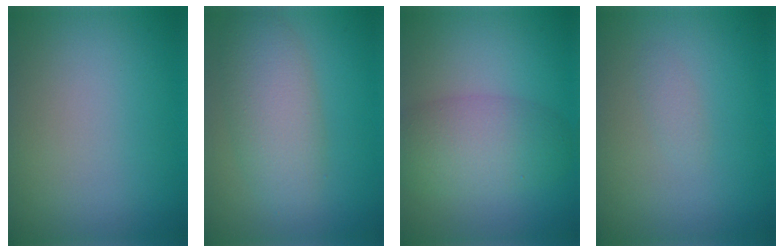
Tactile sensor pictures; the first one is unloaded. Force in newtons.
{"total": 5.0, "press": 5.0, "slide": 0.1}
{"total": 5.0, "press": 5.0, "slide": 0.3}
{"total": 0.8, "press": 0.8, "slide": 0.1}